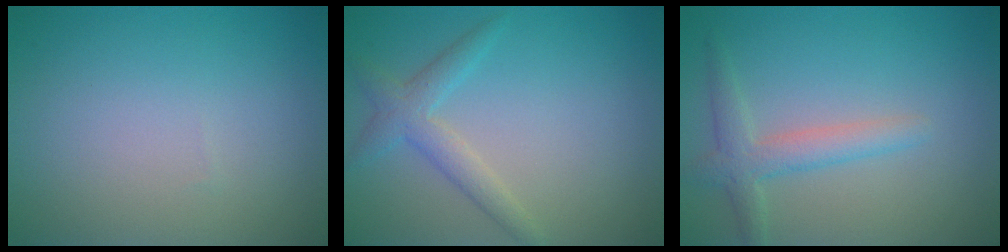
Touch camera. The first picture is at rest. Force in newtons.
{"total": 2.6, "press": 2.6, "slide": 0.2}
{"total": 2.8, "press": 2.8, "slide": 0.1}